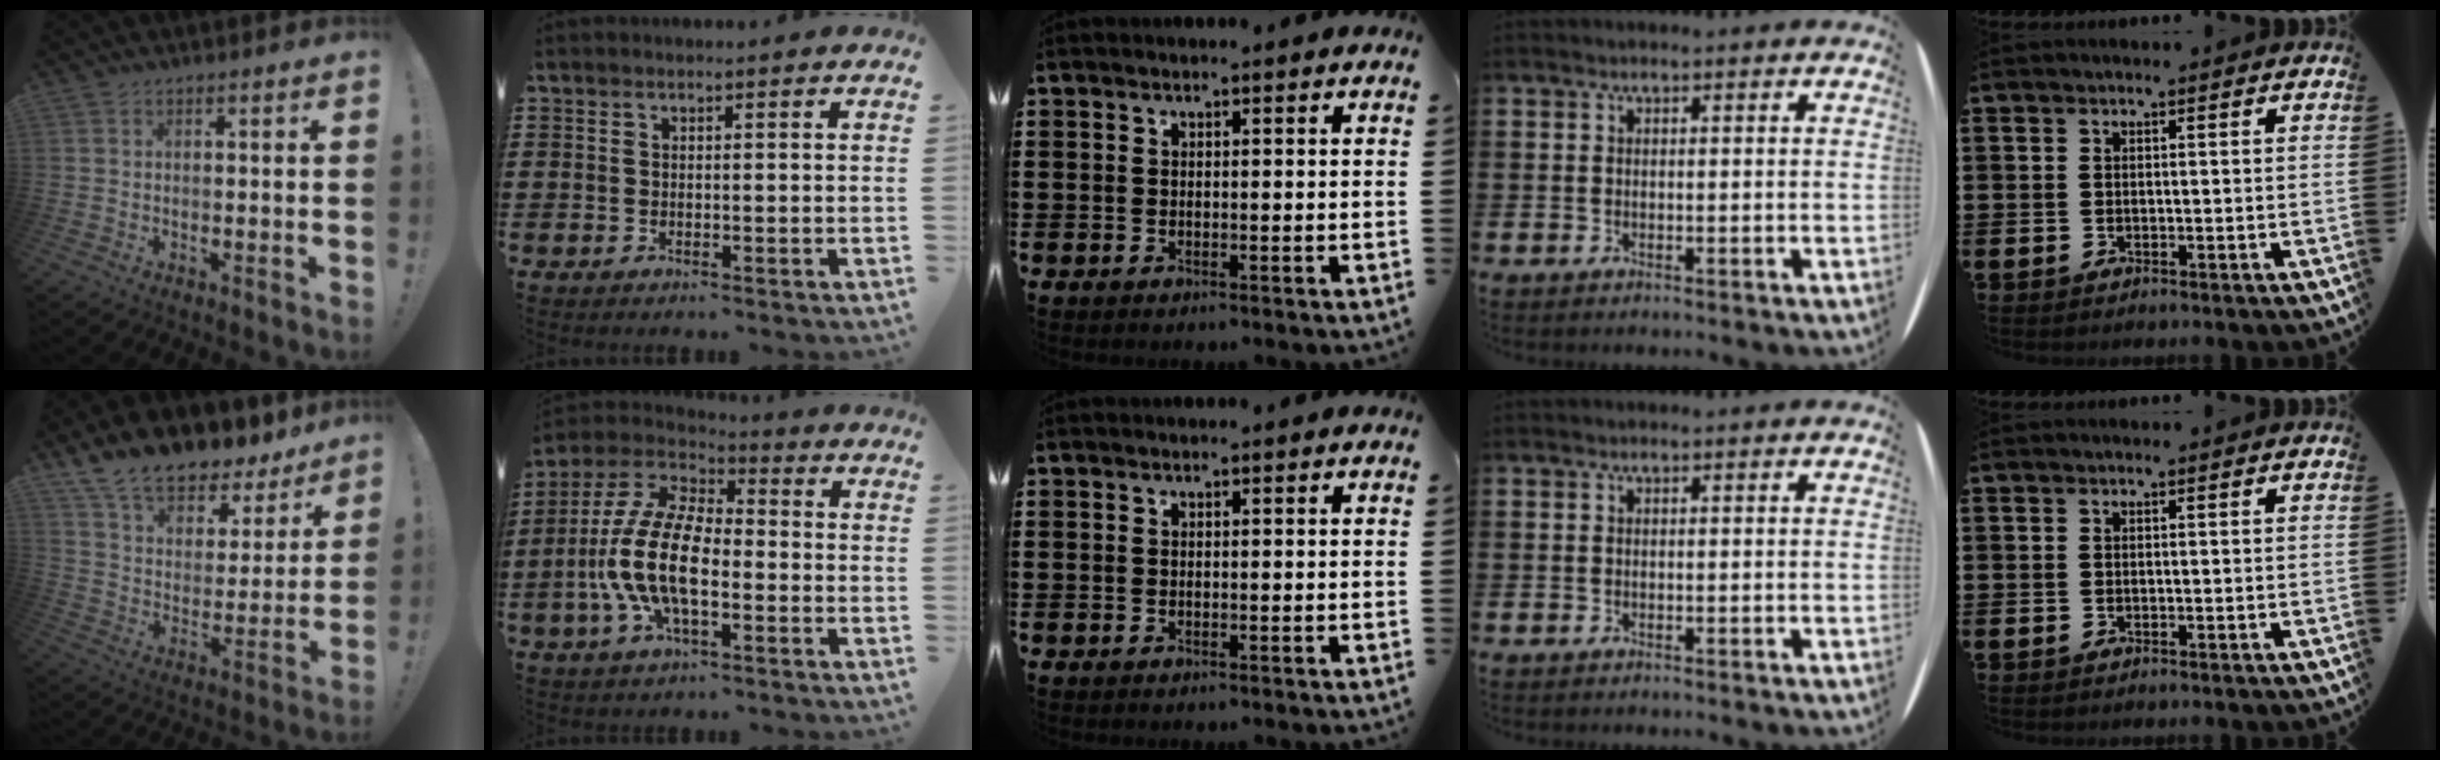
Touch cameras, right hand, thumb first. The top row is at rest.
{"thumb": {"total": 13.6, "force": [11.7, 5.1, 4.5], "torque": [-0.084, -0.098, 0.212]}, "index": {"total": 13.7, "force": [-2.9, 6.3, 11.7], "torque": [-0.283, -0.007, -0.063]}}